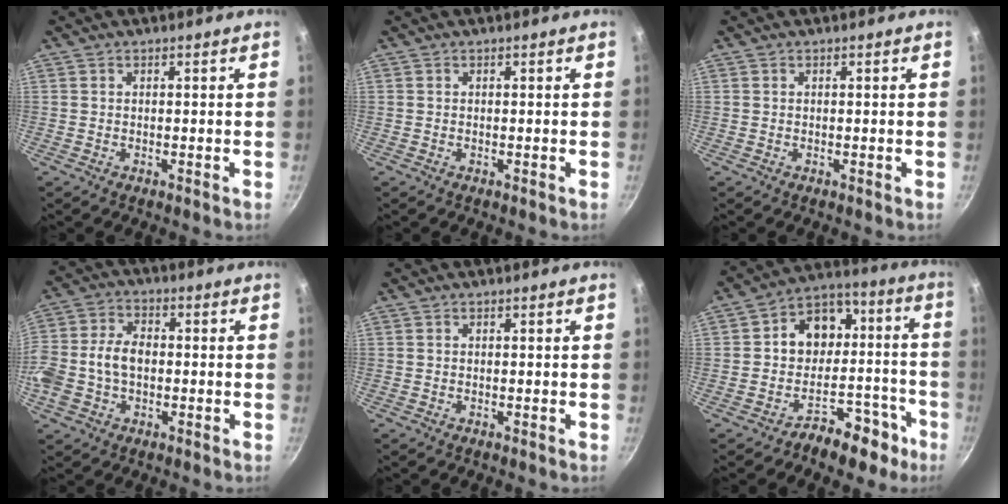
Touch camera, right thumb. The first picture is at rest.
{"total": 0.0}
{"total": 0.0}
{"total": 11.3, "force": [-1.3, 7.8, 8.1], "torque": [-0.157, 0.028, -0.036]}
{"total": 0.0}
{"total": 15.7, "force": [-6.4, 12.8, 6.4], "torque": [-0.006, 0.098, -0.086]}